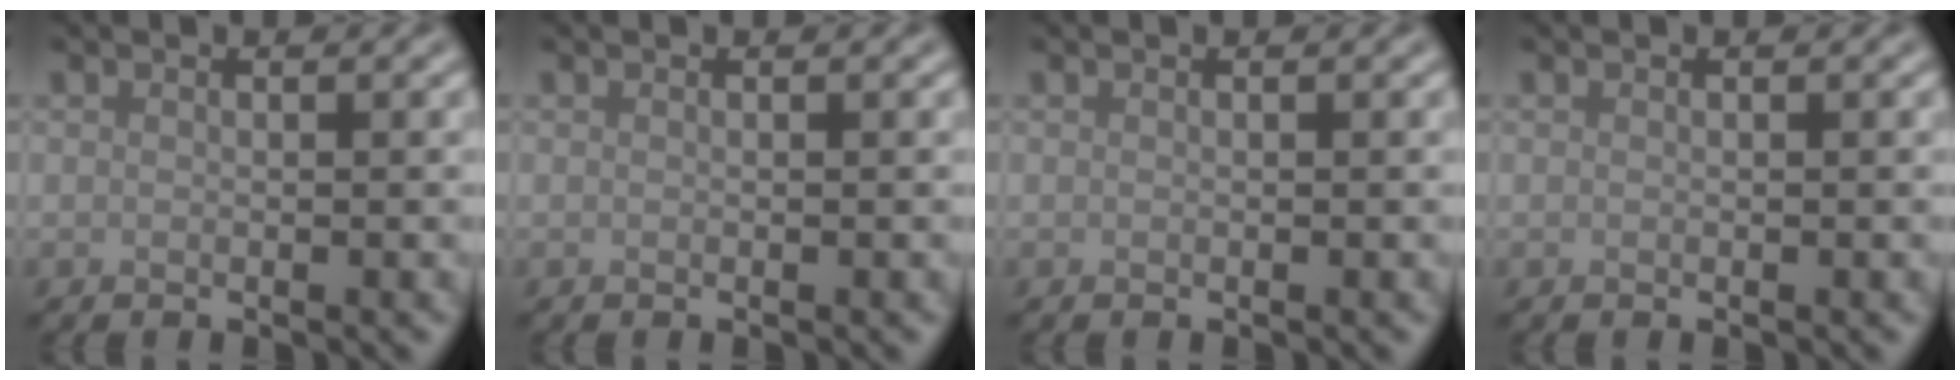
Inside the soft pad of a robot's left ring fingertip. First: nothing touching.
{"total": 0.0}
{"total": 0.0}
{"total": 0.0}